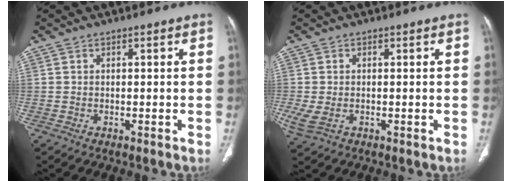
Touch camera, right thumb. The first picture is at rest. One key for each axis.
{"total": 3.5, "fx": -0.7, "fy": 2.1, "fz": 2.8, "tx": -0.080, "ty": -0.001, "tz": -0.006}